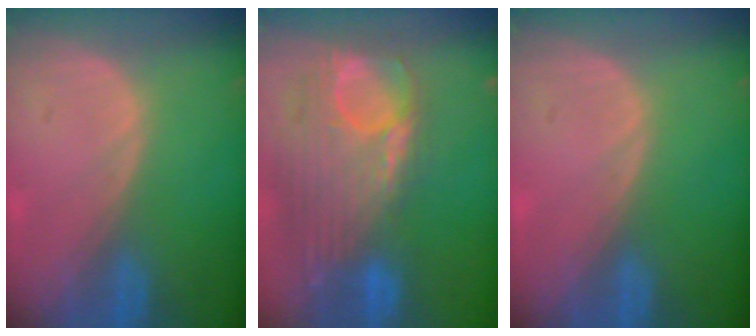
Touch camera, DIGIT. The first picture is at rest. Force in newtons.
{"total": 12.7, "press": 10.7, "slide": 6.9}
{"total": 0.0}